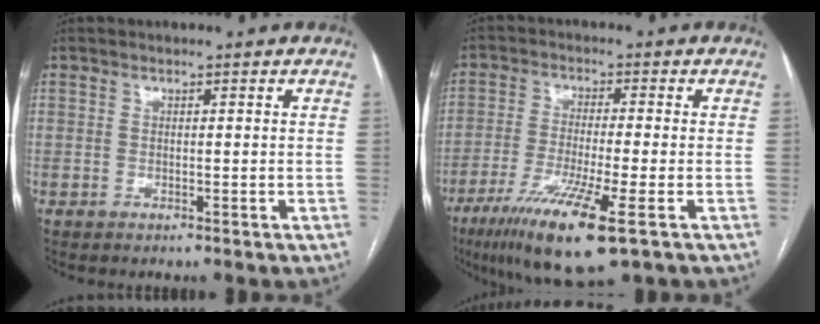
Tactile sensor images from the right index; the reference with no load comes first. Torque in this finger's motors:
{"motor_torque": [0.80, -0.61, 0.79, 0.21]}